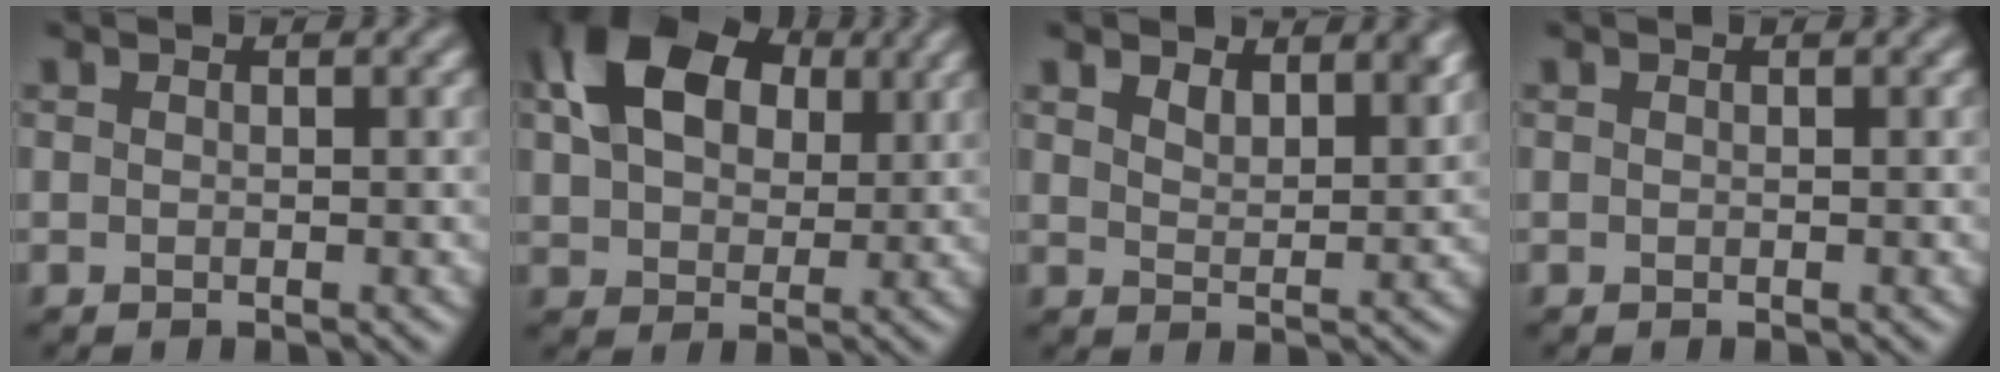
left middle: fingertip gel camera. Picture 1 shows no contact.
{"total": 12.5, "force": [4.6, 8.3, 8.1], "torque": [-0.169, 0.035, 0.078]}
{"total": 3.6, "force": [2.8, 1.4, 1.8], "torque": [-0.031, -0.001, 0.044]}
{"total": 0.0}